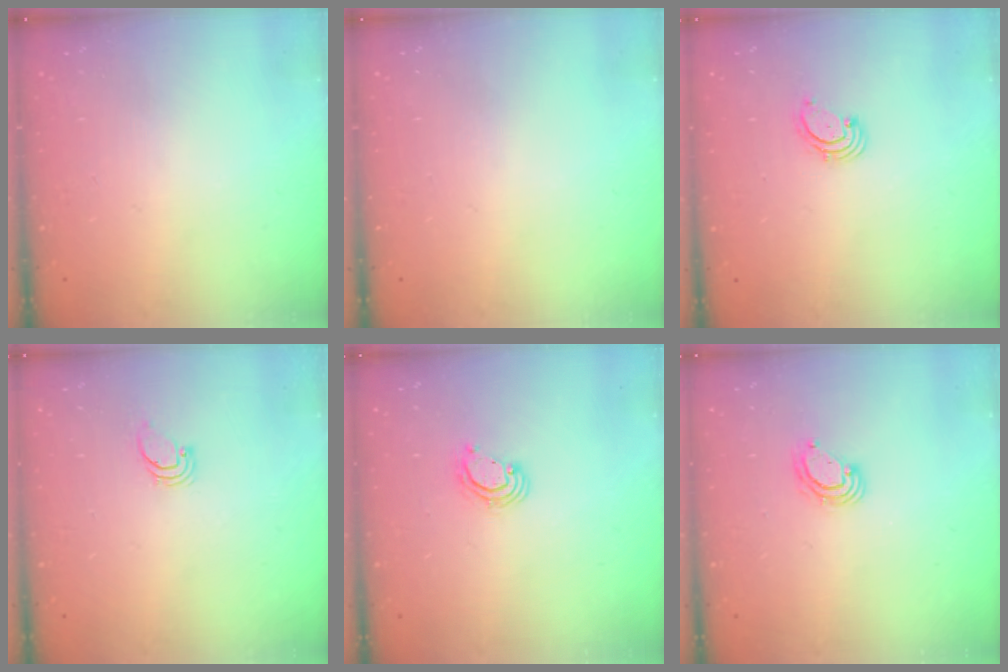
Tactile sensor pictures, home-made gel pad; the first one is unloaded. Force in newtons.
{"total": 0.0}
{"total": 1.7, "press": 1.7, "slide": 0.2}
{"total": 0.9, "press": 0.9, "slide": 0.1}
{"total": 2.6, "press": 2.6, "slide": 0.1}
{"total": 3.9, "press": 3.9, "slide": 0.1}